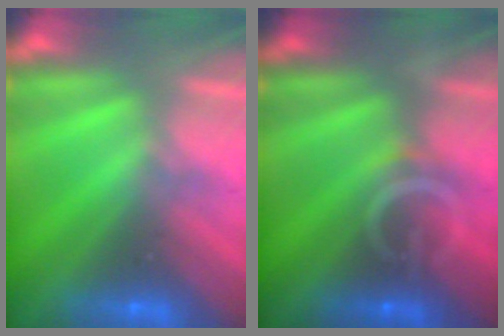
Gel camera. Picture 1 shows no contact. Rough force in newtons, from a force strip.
{"total": 3.4}